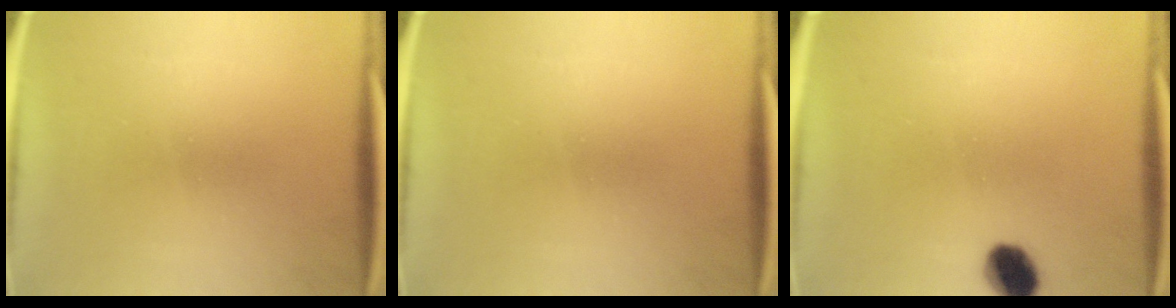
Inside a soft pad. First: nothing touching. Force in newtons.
{"total": 0.0}
{"total": 6.4}